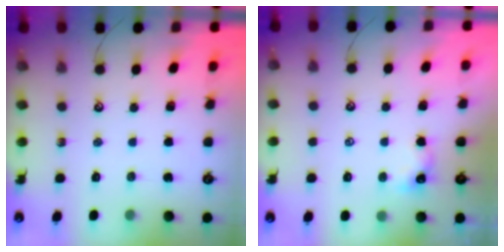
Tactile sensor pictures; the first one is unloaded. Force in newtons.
{"total": 1.0, "press": 0.9, "slide": 0.4}